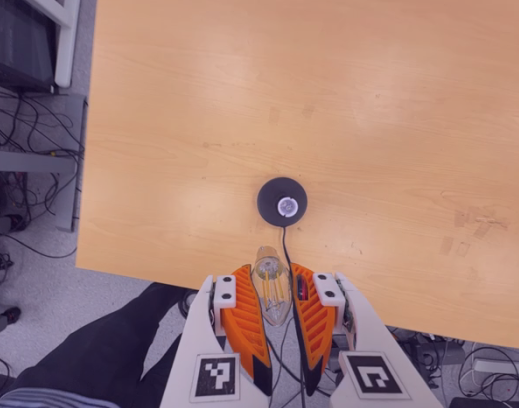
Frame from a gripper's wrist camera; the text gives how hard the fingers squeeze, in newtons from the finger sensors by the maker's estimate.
{"total": 19.3, "left": 24.2, "right": 14.3}